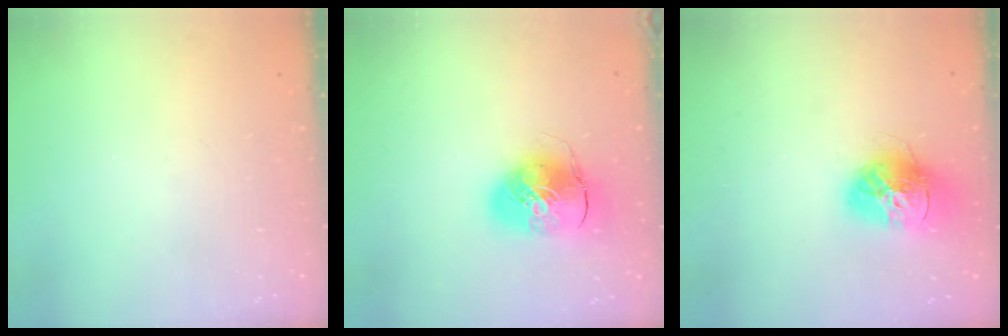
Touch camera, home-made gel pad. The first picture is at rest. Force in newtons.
{"total": 10.5, "press": 10.4, "slide": 1.8}
{"total": 15.9, "press": 15.8, "slide": 1.4}